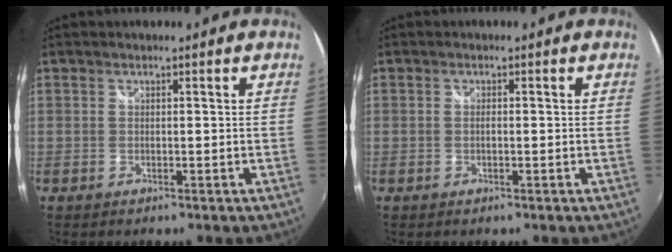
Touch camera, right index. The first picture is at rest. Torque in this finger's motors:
{"motor_torque": [1.14, 0.76, 0.07, 0.01]}